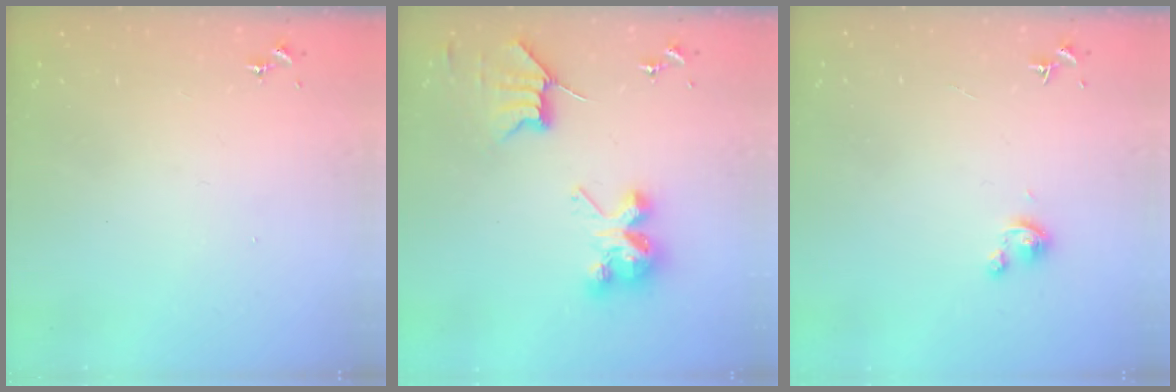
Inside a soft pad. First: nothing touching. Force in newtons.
{"total": 8.5, "press": 8.5, "slide": 0.5}
{"total": 2.8, "press": 2.8, "slide": 0.3}